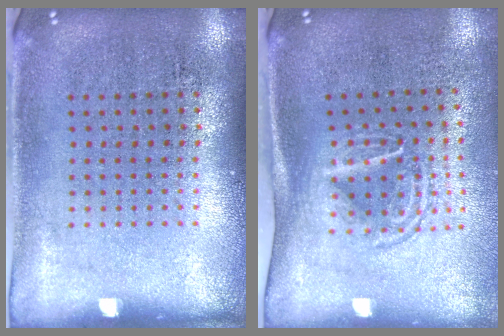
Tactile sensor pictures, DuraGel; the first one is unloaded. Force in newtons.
{"total": 1.7, "press": 1.1, "slide": 1.2}